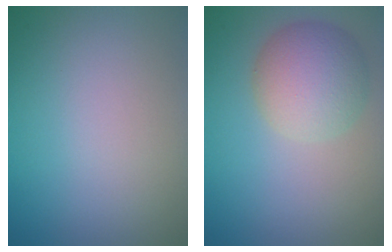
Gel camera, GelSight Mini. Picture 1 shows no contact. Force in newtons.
{"total": 5.2, "press": 5.2, "slide": 0.3}